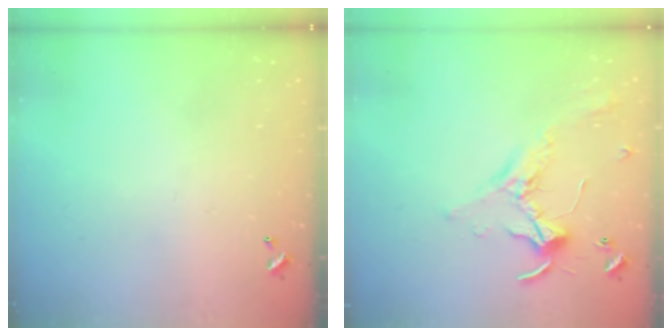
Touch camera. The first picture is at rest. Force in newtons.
{"total": 1.8, "press": 1.8, "slide": 0.2}